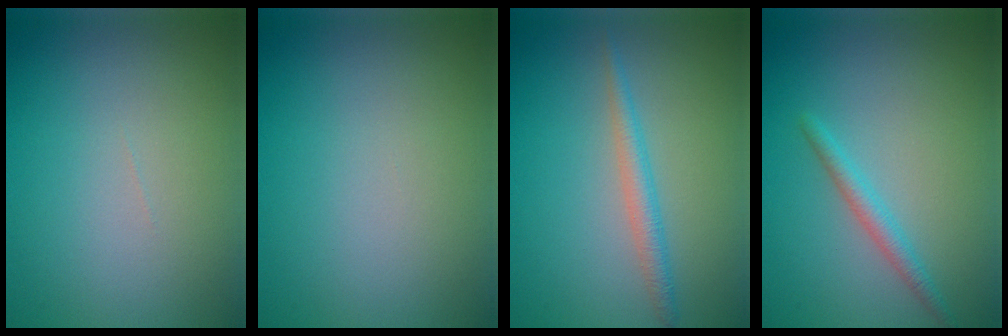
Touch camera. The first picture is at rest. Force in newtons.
{"total": 0.0}
{"total": 2.0, "press": 2.0, "slide": 0.1}
{"total": 1.8, "press": 1.8, "slide": 0.1}